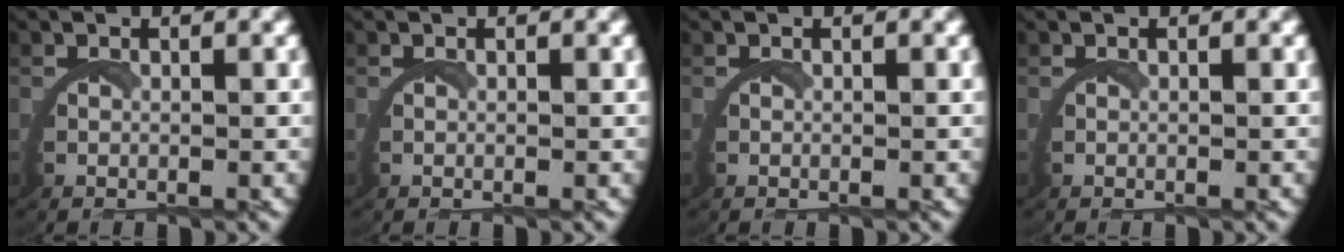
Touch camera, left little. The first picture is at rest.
{"total": 0.0}
{"total": 0.0}
{"total": 0.0}